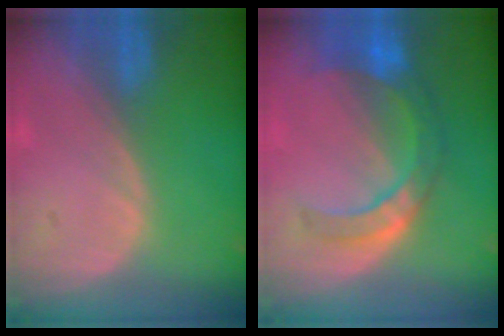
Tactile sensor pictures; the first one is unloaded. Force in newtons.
{"total": 7.7, "press": 7.3, "slide": 2.4}